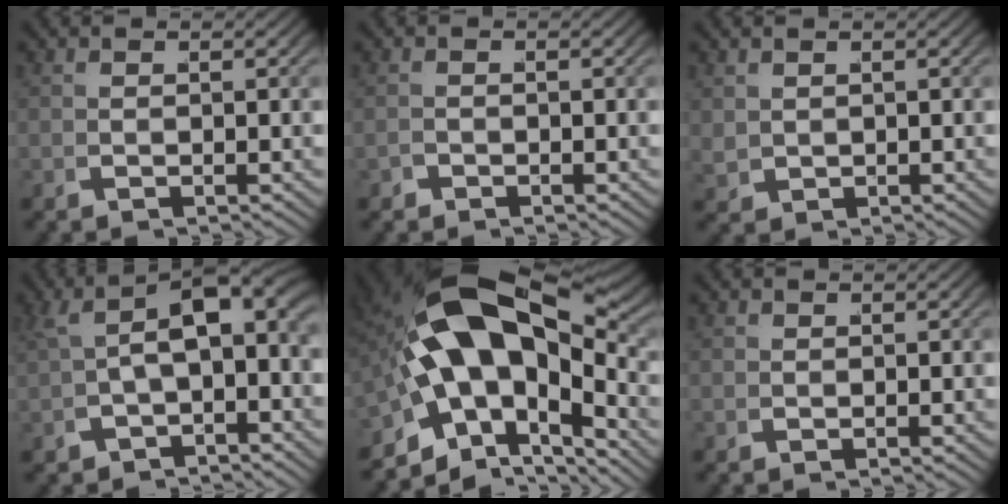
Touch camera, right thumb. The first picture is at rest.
{"total": 0.8, "force": [-0.8, 0.0, -0.3], "torque": [0.017, 0.004, -0.016]}
{"total": 1.5, "force": [0.5, 1.2, 0.9], "torque": [-0.022, -0.012, 0.024]}
{"total": 6.6, "force": [0.9, 3.6, 5.5], "torque": [-0.077, 0.011, 0.015]}
{"total": 17.0, "force": [-0.6, 10.5, 13.4], "torque": [-0.267, -0.033, 0.007]}
{"total": 0.7, "force": [0.2, 0.6, 0.3], "torque": [-0.005, -0.001, 0.004]}